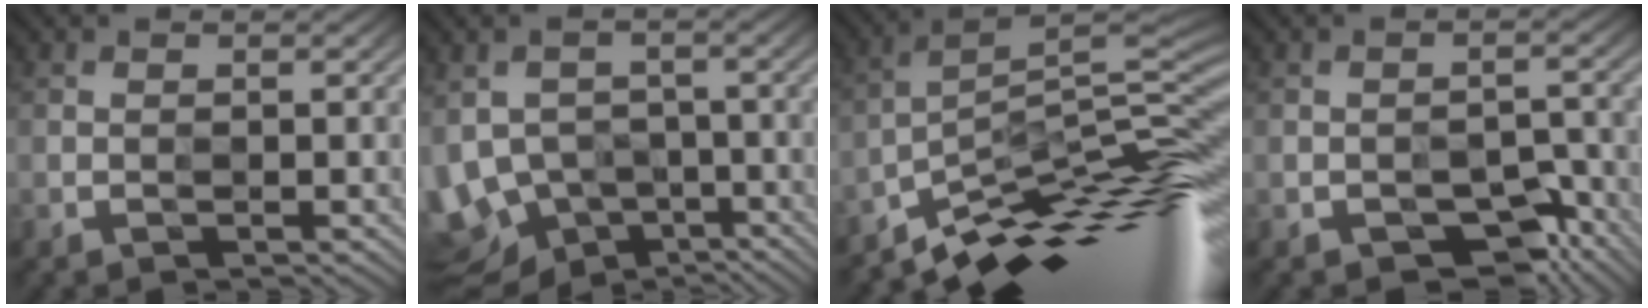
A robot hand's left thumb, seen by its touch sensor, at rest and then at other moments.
{"total": 7.5, "force": [-3.0, 5.9, 3.5], "torque": [-0.077, -0.012, -0.048]}
{"total": 11.4, "force": [-8.2, 1.4, 7.9], "torque": [-0.133, 0.018, -0.143]}
{"total": 4.1, "force": [-3.5, 1.9, 0.9], "torque": [-0.001, 0.010, -0.051]}